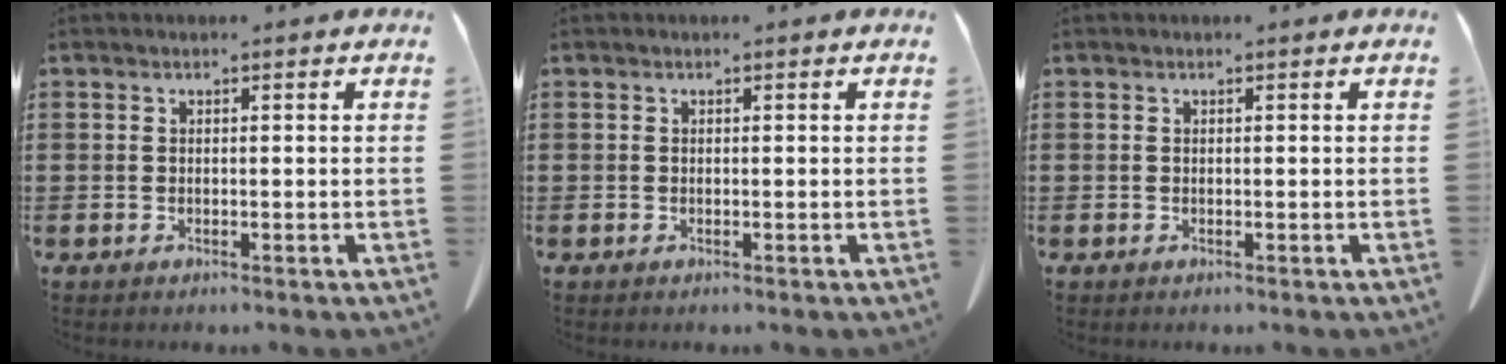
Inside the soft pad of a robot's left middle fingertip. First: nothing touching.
{"total": 0.0}
{"total": 0.0}